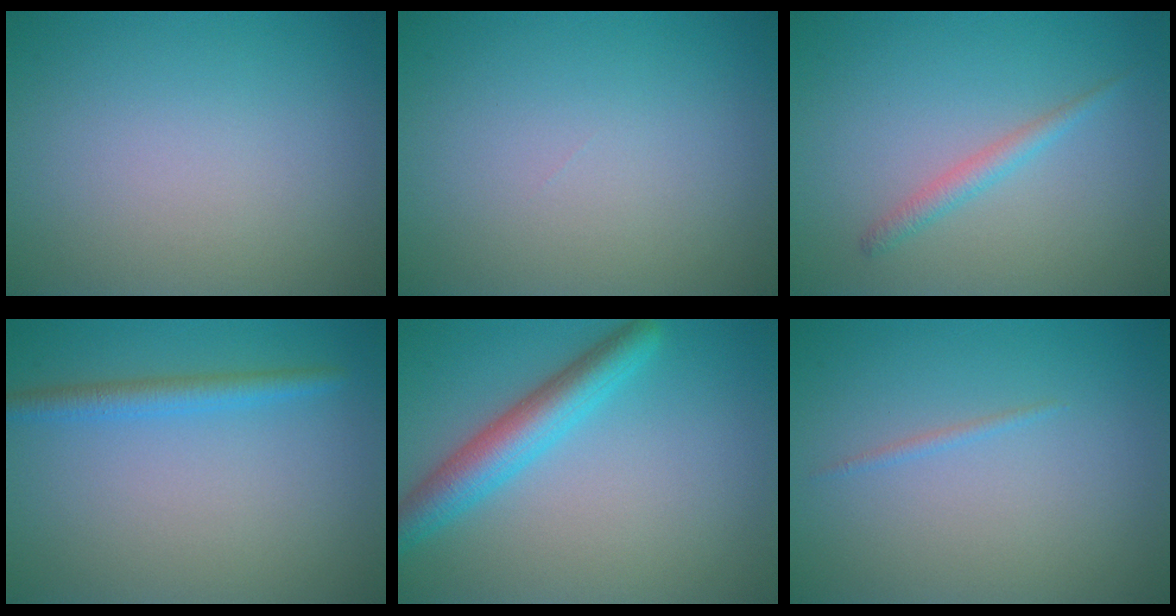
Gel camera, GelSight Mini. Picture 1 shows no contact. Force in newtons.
{"total": 0.0}
{"total": 1.4, "press": 1.4, "slide": 0.1}
{"total": 2.2, "press": 2.2, "slide": 0.2}
{"total": 4.5, "press": 4.5, "slide": 0.2}
{"total": 0.6, "press": 0.6, "slide": 0.1}